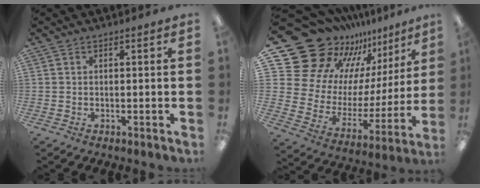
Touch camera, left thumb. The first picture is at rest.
{"total": 21.6, "force": [17.2, 11.9, 5.4], "torque": [-0.125, -0.146, 0.338]}